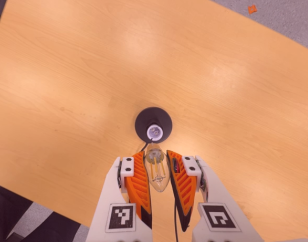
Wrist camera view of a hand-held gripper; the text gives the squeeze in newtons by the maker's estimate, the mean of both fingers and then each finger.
{"total": 20.9, "left": 23.6, "right": 18.3}